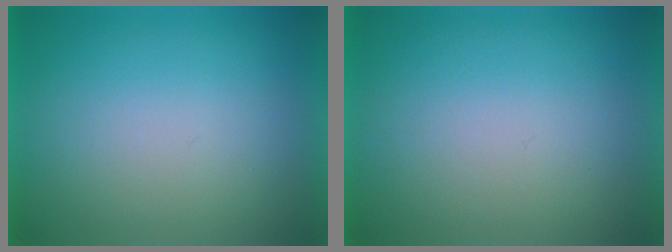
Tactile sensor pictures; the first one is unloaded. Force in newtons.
{"total": 0.0}